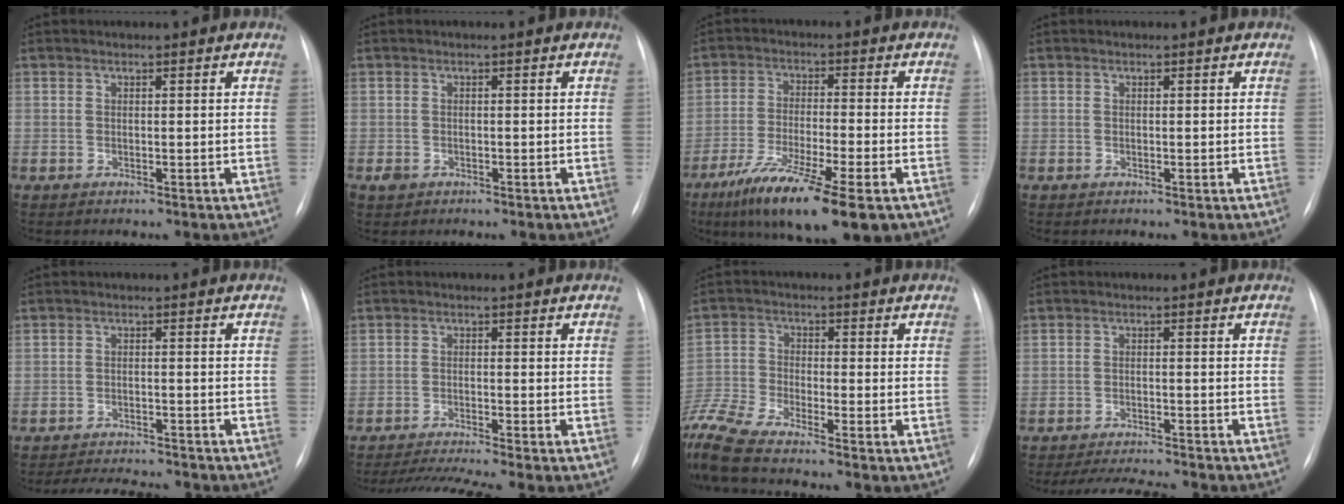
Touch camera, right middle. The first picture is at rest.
{"total": 1.1, "force": [-0.6, 0.8, 0.4], "torque": [-0.008, 0.002, -0.008]}
{"total": 14.2, "force": [-8.4, 1.7, 11.4], "torque": [-0.189, -0.039, -0.142]}
{"total": 0.0}
{"total": 7.7, "force": [-7.3, 0.8, 2.3], "torque": [-0.033, -0.004, -0.104]}
{"total": 6.4, "force": [-5.3, -1.7, 3.2], "torque": [-0.052, -0.018, -0.088]}
{"total": 9.5, "force": [-8.4, -1.1, 4.2], "torque": [-0.107, -0.014, -0.172]}
{"total": 6.9, "force": [-6.6, 0.1, 2.3], "torque": [-0.036, -0.006, -0.102]}